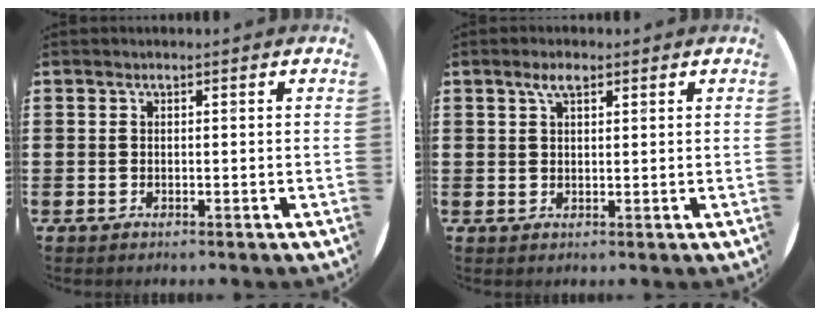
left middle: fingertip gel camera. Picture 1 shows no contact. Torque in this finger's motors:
{"motor_torque": [0.69, -0.45, 0.00, 0.00]}